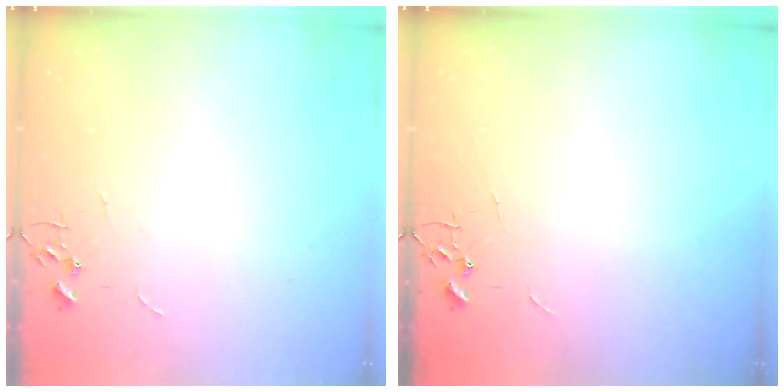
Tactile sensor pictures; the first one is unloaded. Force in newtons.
{"total": 0.0}